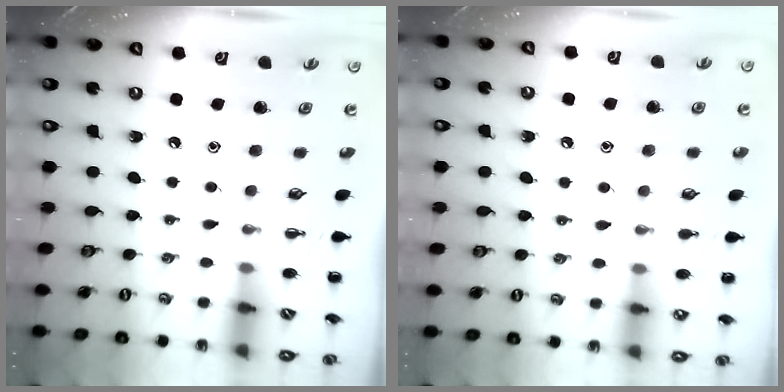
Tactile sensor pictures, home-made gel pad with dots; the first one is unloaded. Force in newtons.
{"total": 5.8, "press": 5.6, "slide": 1.6}